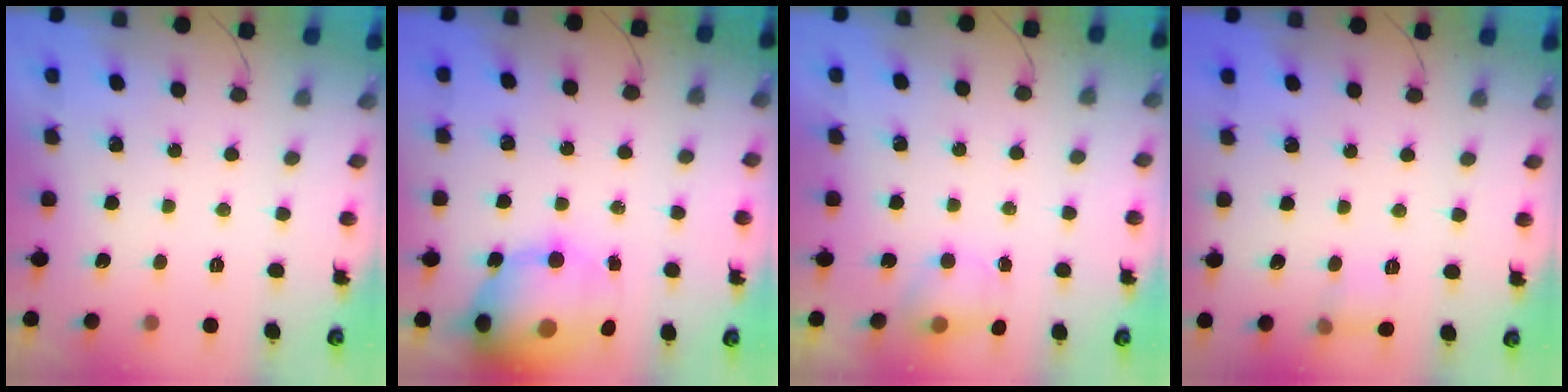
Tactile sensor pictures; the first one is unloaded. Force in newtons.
{"total": 21.1, "press": 20.6, "slide": 4.6}
{"total": 4.7, "press": 4.6, "slide": 1.0}
{"total": 6.6, "press": 6.3, "slide": 2.0}